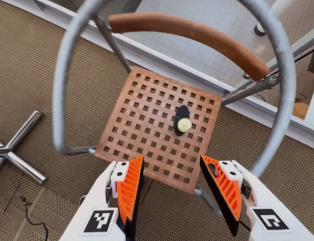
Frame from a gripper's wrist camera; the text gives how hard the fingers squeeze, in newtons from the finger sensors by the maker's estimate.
{"total": 0.0}